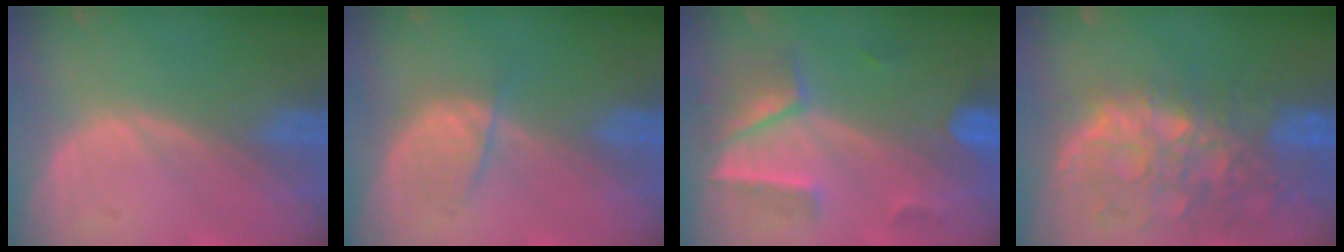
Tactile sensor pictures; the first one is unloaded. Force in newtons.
{"total": 2.6, "press": 2.5, "slide": 0.5}
{"total": 7.2, "press": 6.4, "slide": 3.4}
{"total": 11.2, "press": 9.8, "slide": 5.5}